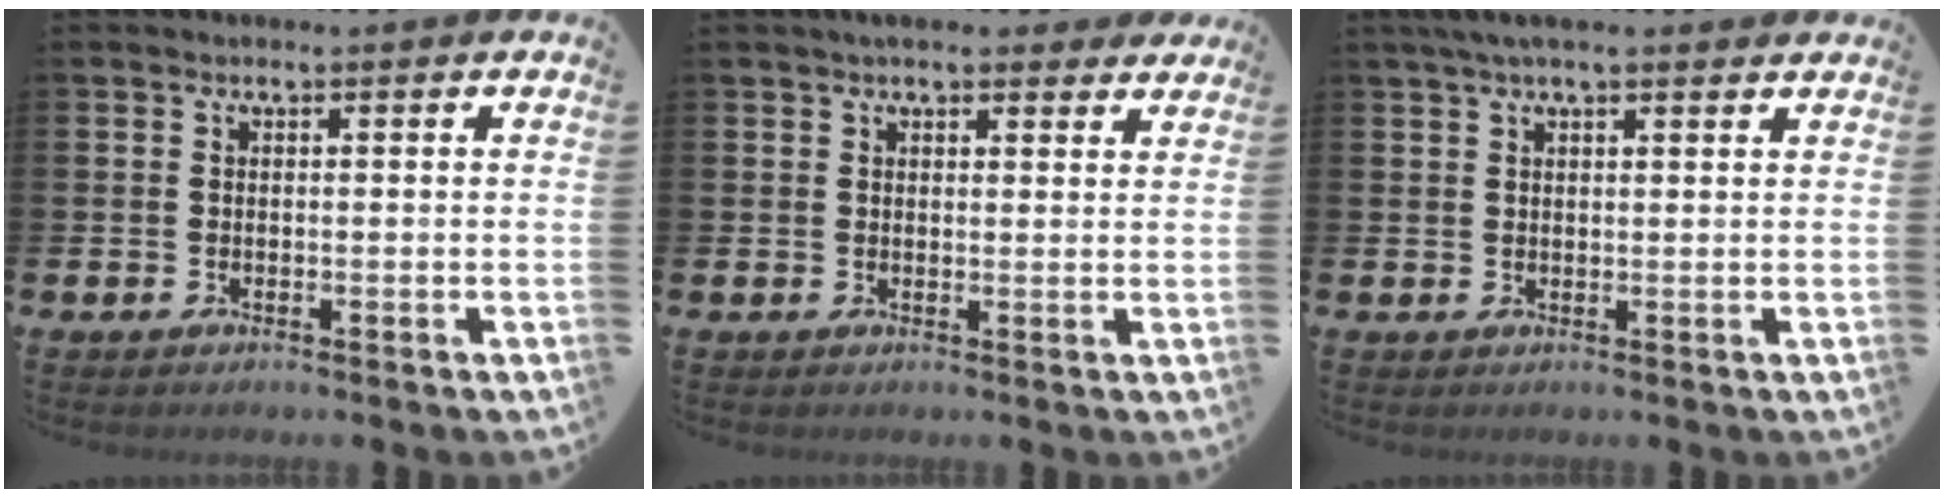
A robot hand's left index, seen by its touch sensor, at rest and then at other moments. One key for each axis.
{"total": 3.6, "fx": 3.3, "fy": 1.0, "fz": 1.0, "tx": -0.015, "ty": -0.010, "tz": 0.058}
{"total": 3.6, "fx": 2.8, "fy": 0.8, "fz": 2.1, "tx": -0.041, "ty": -0.001, "tz": 0.049}